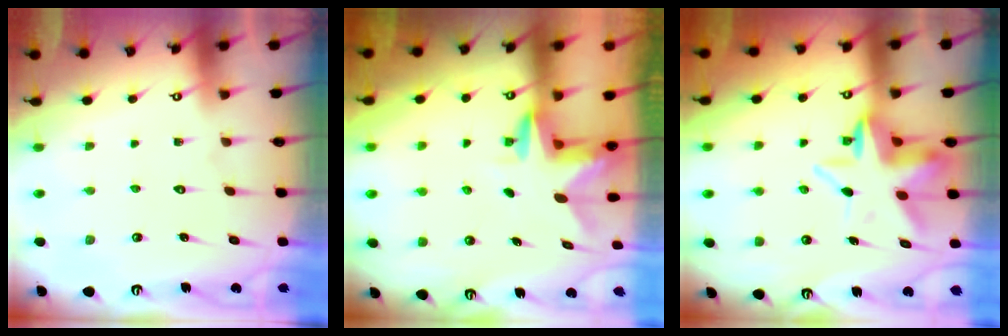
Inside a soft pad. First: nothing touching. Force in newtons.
{"total": 2.9, "press": 2.9, "slide": 0.3}
{"total": 8.5, "press": 8.1, "slide": 2.7}